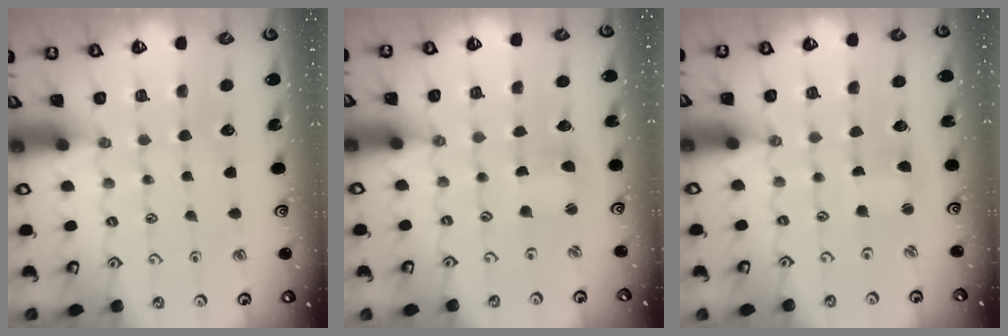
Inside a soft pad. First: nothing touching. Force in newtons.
{"total": 2.0, "press": 2.0, "slide": 0.3}
{"total": 0.7, "press": 0.7, "slide": 0.1}